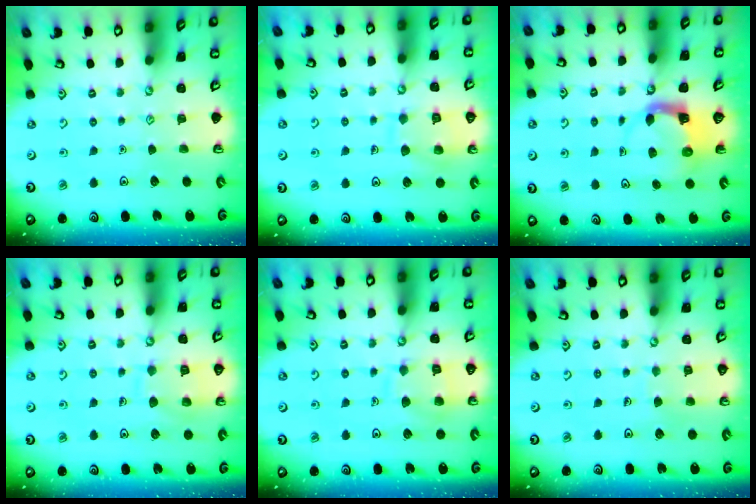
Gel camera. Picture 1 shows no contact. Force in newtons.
{"total": 10.6, "press": 10.6, "slide": 0.9}
{"total": 3.9, "press": 3.9, "slide": 0.6}
{"total": 9.8, "press": 9.7, "slide": 0.9}
{"total": 9.7, "press": 9.7, "slide": 0.9}
{"total": 3.7, "press": 3.7, "slide": 0.2}